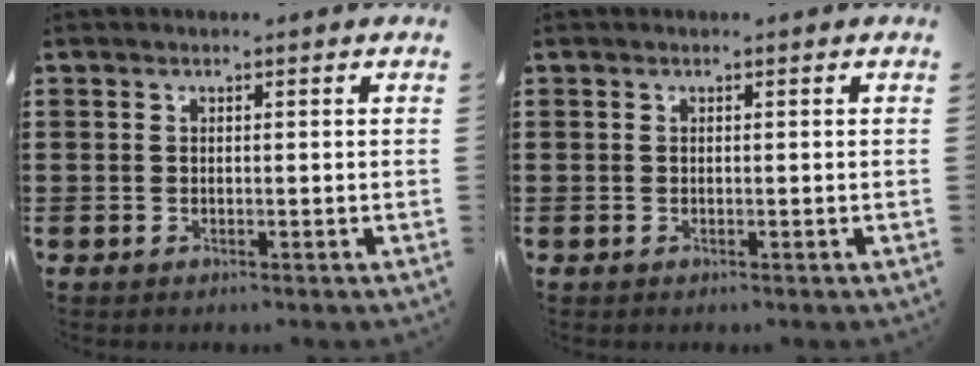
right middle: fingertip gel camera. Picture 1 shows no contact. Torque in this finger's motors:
{"motor_torque": [0.09, -0.12, 0.01, 0.00]}